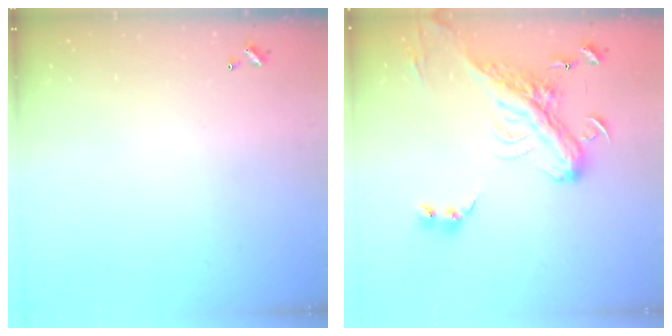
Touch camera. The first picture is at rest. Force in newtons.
{"total": 7.9, "press": 7.6, "slide": 2.2}